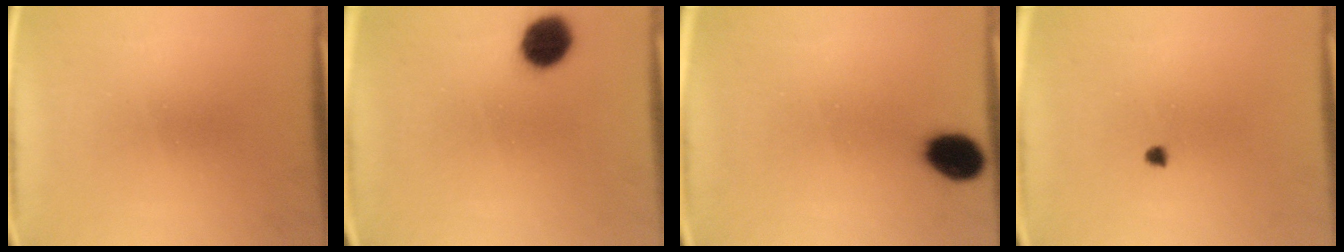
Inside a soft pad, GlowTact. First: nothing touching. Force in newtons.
{"total": 8.1}
{"total": 7.0}
{"total": 1.0}